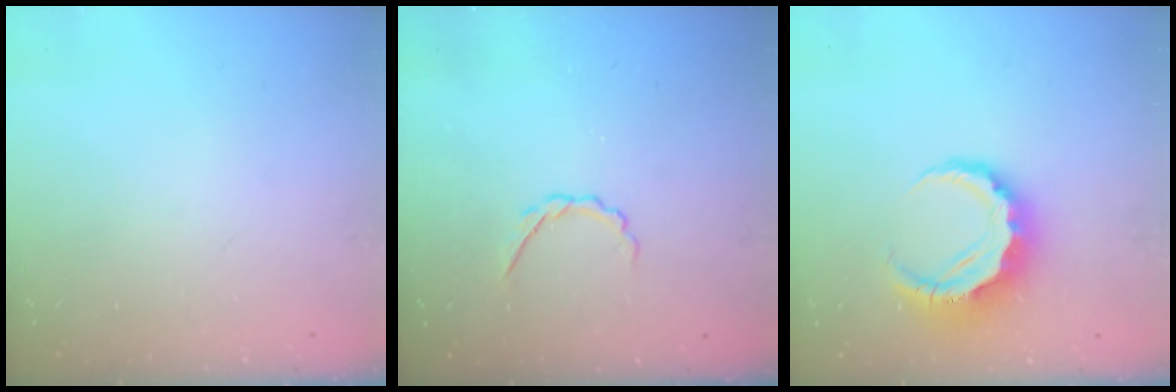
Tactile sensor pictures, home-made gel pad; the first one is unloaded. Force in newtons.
{"total": 2.4, "press": 2.3, "slide": 0.7}
{"total": 8.8, "press": 8.6, "slide": 1.6}